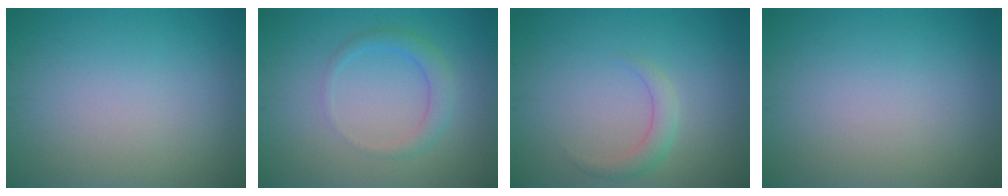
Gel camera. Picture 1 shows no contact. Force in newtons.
{"total": 2.2, "press": 2.2, "slide": 0.1}
{"total": 1.7, "press": 1.7, "slide": 0.0}
{"total": 0.0}